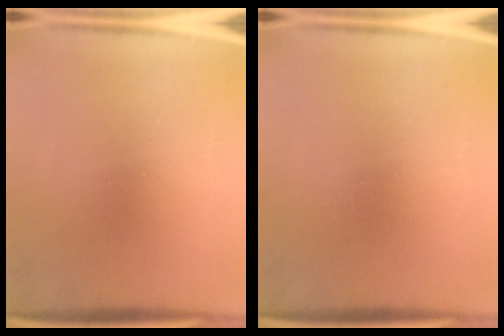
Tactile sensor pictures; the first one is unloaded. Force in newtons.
{"total": 0.0}